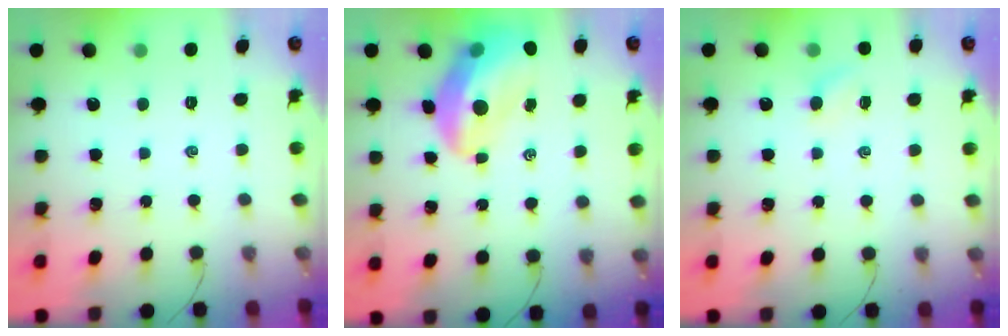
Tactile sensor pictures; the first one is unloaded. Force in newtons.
{"total": 14.2, "press": 13.6, "slide": 4.1}
{"total": 2.8, "press": 2.7, "slide": 0.8}